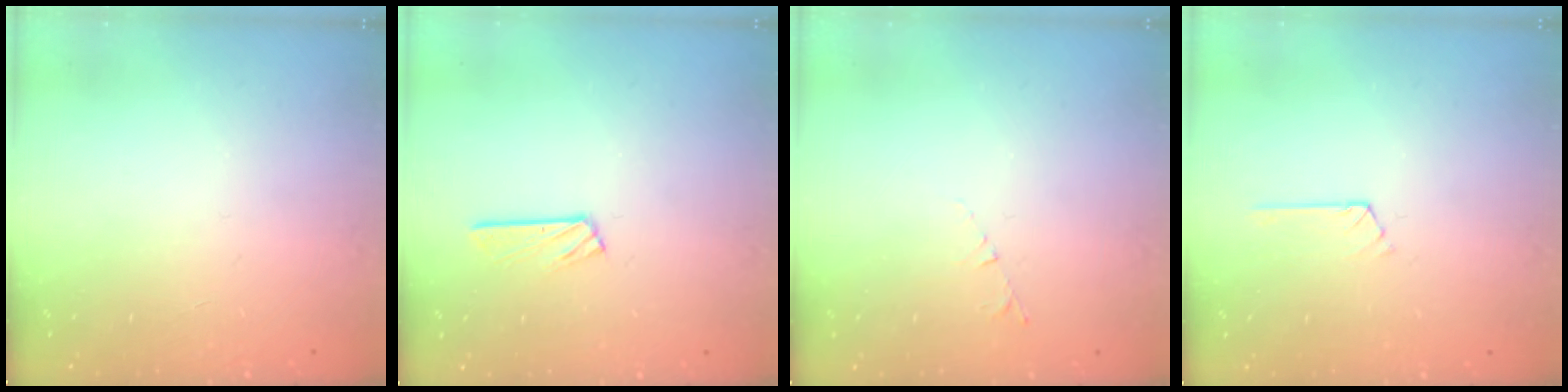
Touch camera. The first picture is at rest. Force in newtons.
{"total": 3.6, "press": 3.6, "slide": 0.4}
{"total": 3.1, "press": 3.1, "slide": 0.3}
{"total": 2.7, "press": 2.7, "slide": 0.4}